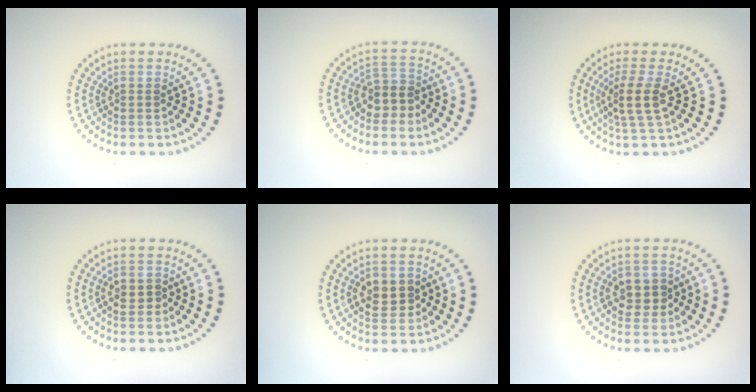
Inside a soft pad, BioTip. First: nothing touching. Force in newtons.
{"total": 2.6, "press": 2.2, "slide": 1.4}
{"total": 2.7, "press": 2.3, "slide": 1.6}
{"total": 1.1, "press": 1.0, "slide": 0.4}
{"total": 2.8, "press": 2.8, "slide": 0.3}
{"total": 2.5, "press": 2.4, "slide": 0.3}